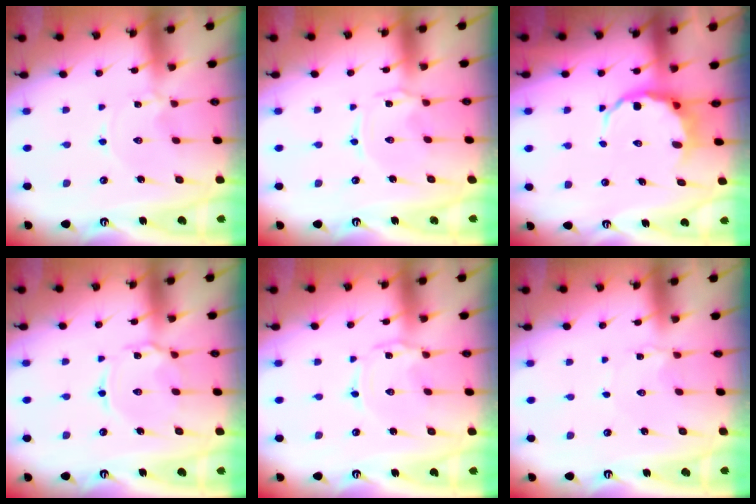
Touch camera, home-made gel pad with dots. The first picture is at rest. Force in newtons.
{"total": 1.4, "press": 1.3, "slide": 0.3}
{"total": 5.4, "press": 5.1, "slide": 1.8}
{"total": 5.6, "press": 5.6, "slide": 0.2}
{"total": 1.5, "press": 1.5, "slide": 0.1}
{"total": 2.5, "press": 2.5, "slide": 0.3}